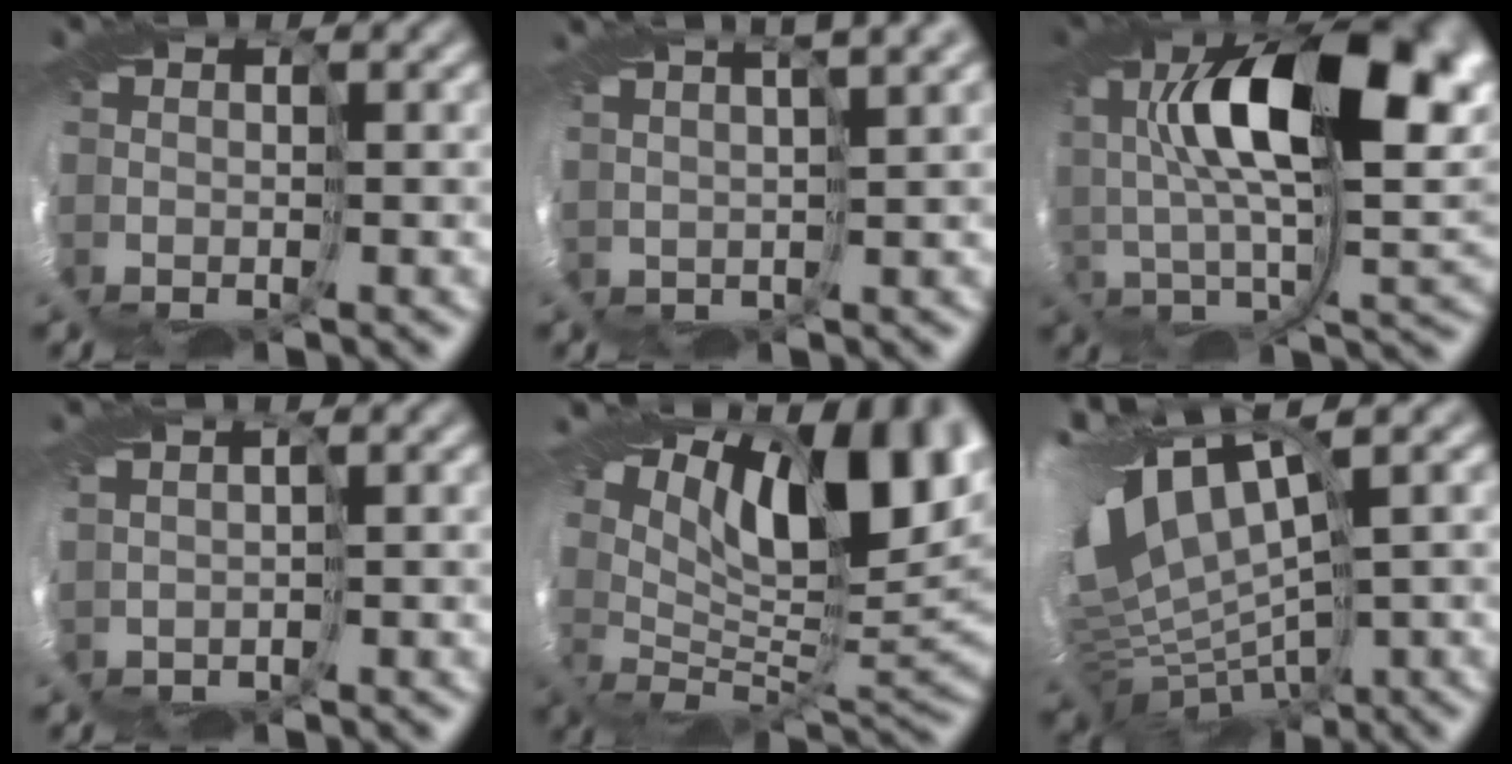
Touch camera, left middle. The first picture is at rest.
{"total": 3.7, "force": [3.1, -1.5, 1.3], "torque": [0.009, 0.031, 0.016]}
{"total": 10.8, "force": [2.4, 3.8, 9.8], "torque": [-0.163, -0.011, 0.038]}
{"total": 2.7, "force": [0.4, -2.0, -1.8], "torque": [0.030, 0.004, 0.012]}
{"total": 10.2, "force": [5.8, 2.5, 8.0], "torque": [-0.110, -0.001, 0.100]}
{"total": 10.6, "force": [1.2, 4.6, 9.4], "torque": [-0.190, -0.015, 0.062]}